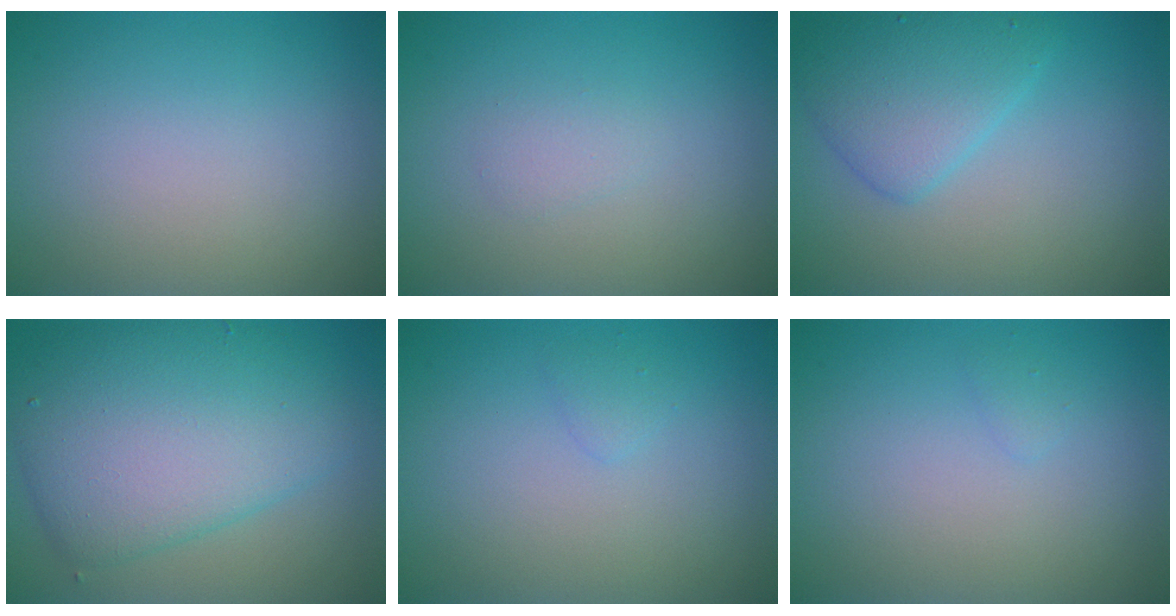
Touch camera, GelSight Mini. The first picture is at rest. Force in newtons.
{"total": 0.9, "press": 0.9, "slide": 0.0}
{"total": 3.0, "press": 3.0, "slide": 0.1}
{"total": 8.6, "press": 8.6, "slide": 0.1}
{"total": 0.7, "press": 0.7, "slide": 0.1}
{"total": 0.5, "press": 0.5, "slide": 0.1}